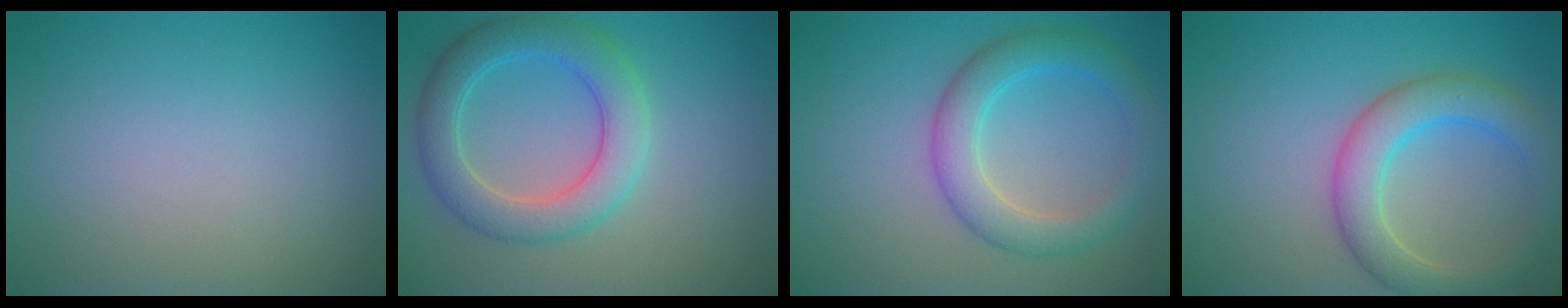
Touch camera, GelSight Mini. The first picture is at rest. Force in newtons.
{"total": 5.2, "press": 5.2, "slide": 0.3}
{"total": 4.5, "press": 4.5, "slide": 0.1}
{"total": 4.9, "press": 4.9, "slide": 0.0}